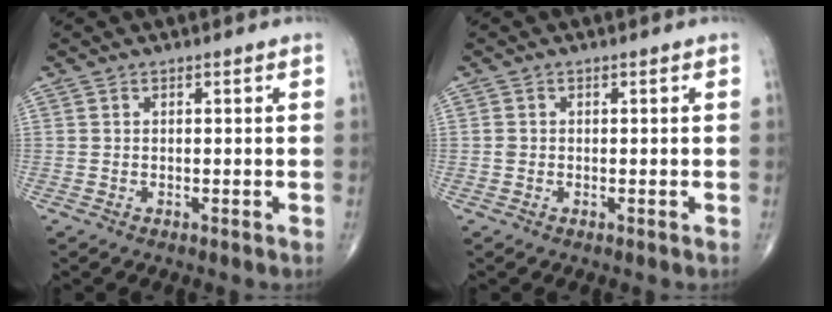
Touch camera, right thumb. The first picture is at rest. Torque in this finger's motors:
{"motor_torque": [0.21, 0.24, 0.29, -0.03, -0.01]}